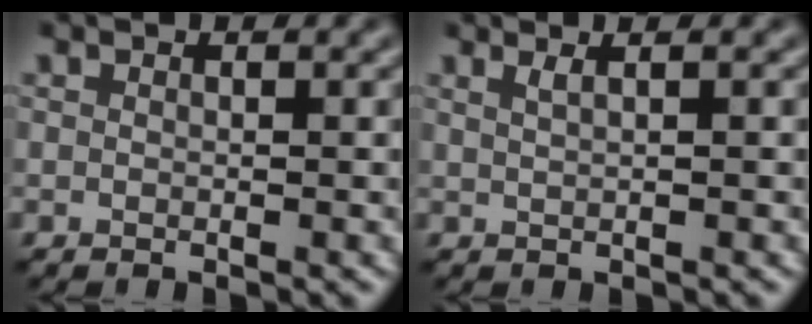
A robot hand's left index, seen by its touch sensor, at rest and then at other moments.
{"total": 1.9, "force": [1.1, 0.8, 1.3], "torque": [-0.007, 0.001, 0.001]}